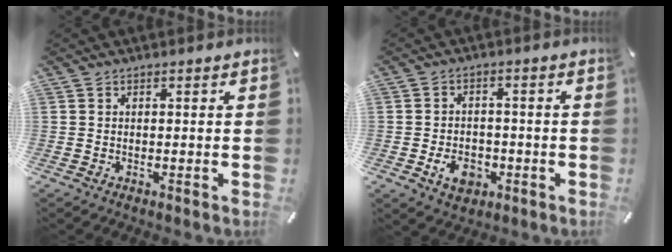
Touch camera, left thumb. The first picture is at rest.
{"total": 6.6, "force": [-2.5, 5.0, 3.6], "torque": [-0.068, 0.008, -0.045]}